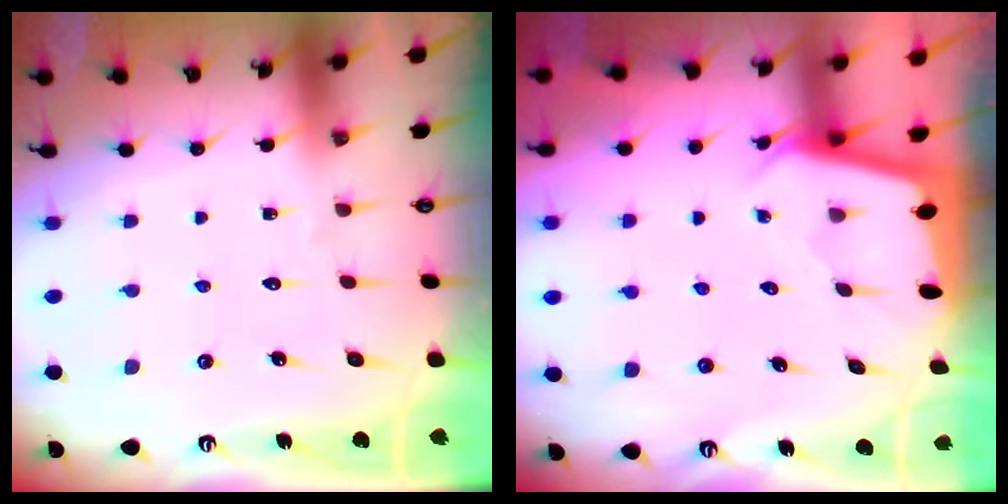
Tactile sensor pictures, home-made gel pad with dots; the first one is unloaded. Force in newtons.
{"total": 2.0, "press": 2.0, "slide": 0.2}